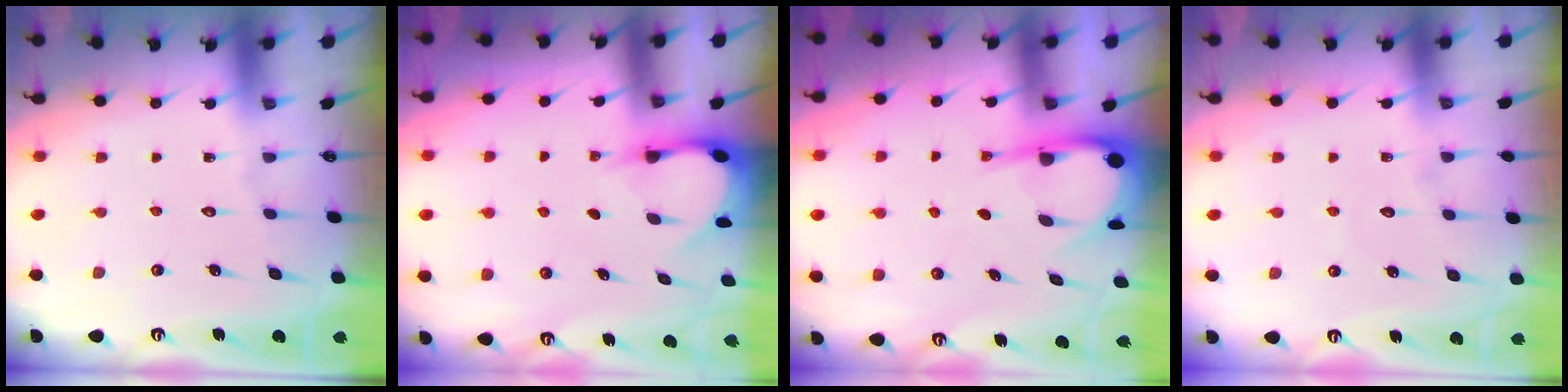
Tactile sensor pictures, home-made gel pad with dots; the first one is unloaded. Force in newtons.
{"total": 2.9, "press": 2.9, "slide": 0.3}
{"total": 7.0, "press": 6.9, "slide": 0.8}
{"total": 2.6, "press": 2.5, "slide": 0.2}